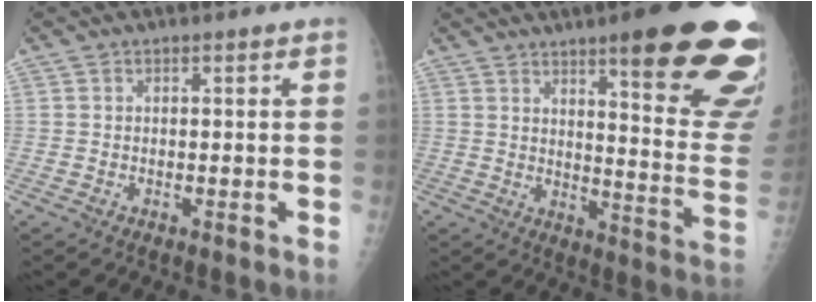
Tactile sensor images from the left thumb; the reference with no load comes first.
{"total": 24.1, "force": [14.3, 4.4, 18.8], "torque": [-0.198, -0.069, 0.190]}